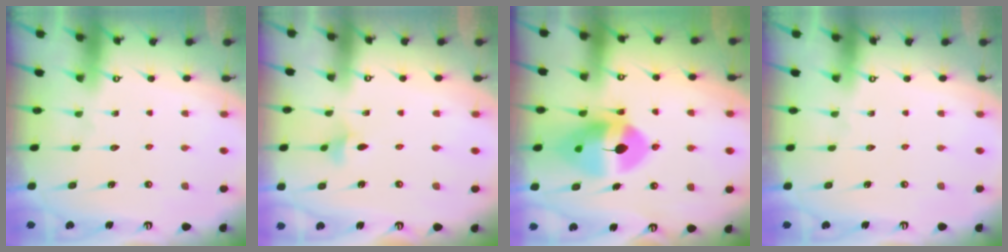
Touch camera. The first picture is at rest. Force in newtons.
{"total": 2.9, "press": 2.9, "slide": 0.5}
{"total": 12.4, "press": 12.2, "slide": 2.2}
{"total": 0.0}